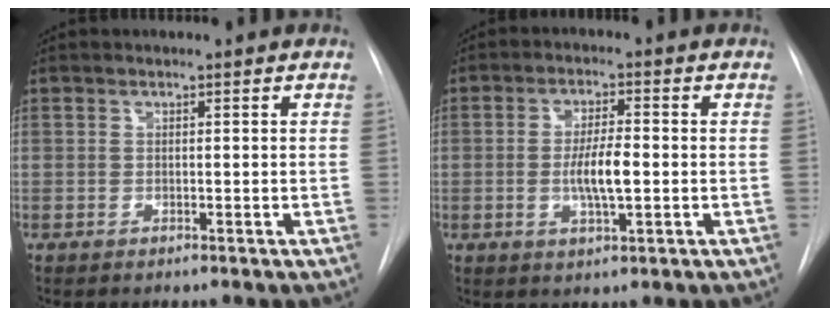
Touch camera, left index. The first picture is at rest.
{"total": 5.9, "force": [-1.6, 1.1, 5.5], "torque": [-0.107, -0.008, -0.024]}